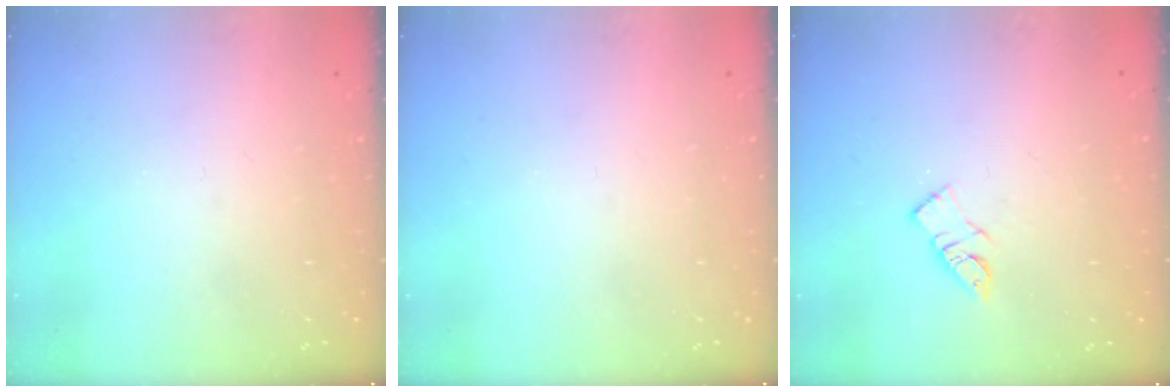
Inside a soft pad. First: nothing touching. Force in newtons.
{"total": 0.0}
{"total": 7.5, "press": 7.4, "slide": 0.4}